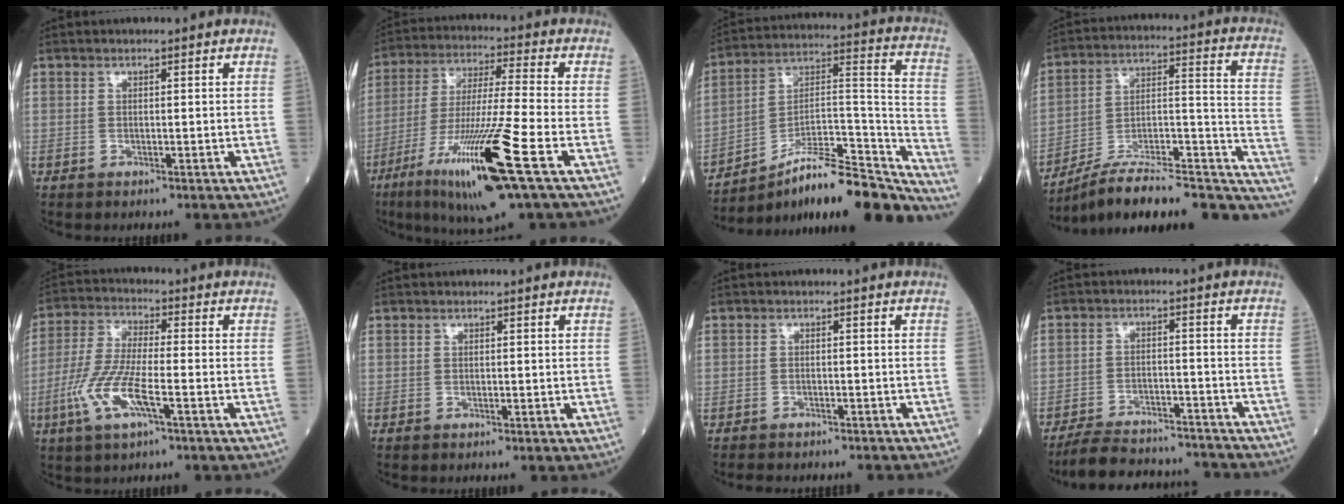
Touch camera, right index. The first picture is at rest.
{"total": 17.8, "force": [-8.1, -0.4, 15.8], "torque": [-0.319, -0.041, -0.146]}
{"total": 22.7, "force": [-19.5, 3.4, 11.1], "torque": [-0.120, 0.045, -0.303]}
{"total": 23.6, "force": [-18.5, 5.7, 13.5], "torque": [-0.136, 0.046, -0.274]}
{"total": 9.8, "force": [-3.5, 1.6, 9.0], "torque": [-0.195, -0.008, -0.072]}
{"total": 0.0}
{"total": 5.6, "force": [-5.0, 2.2, 1.4], "torque": [-0.017, 0.002, -0.066]}
{"total": 13.4, "force": [-12.8, 2.2, 3.4], "torque": [-0.058, 0.011, -0.190]}